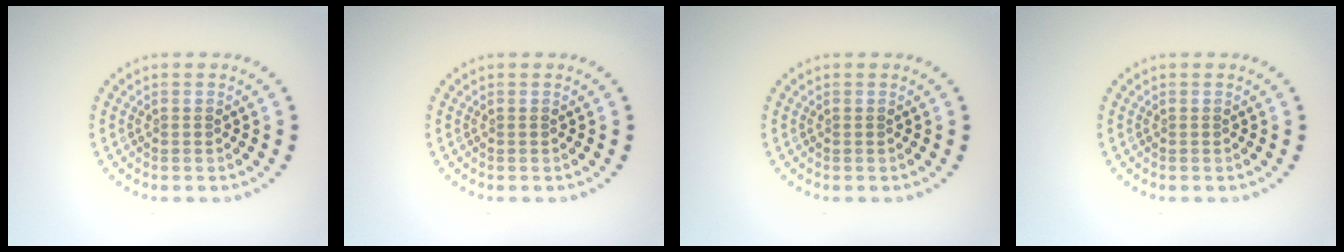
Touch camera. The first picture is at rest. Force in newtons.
{"total": 0.0}
{"total": 0.0}
{"total": 0.0}